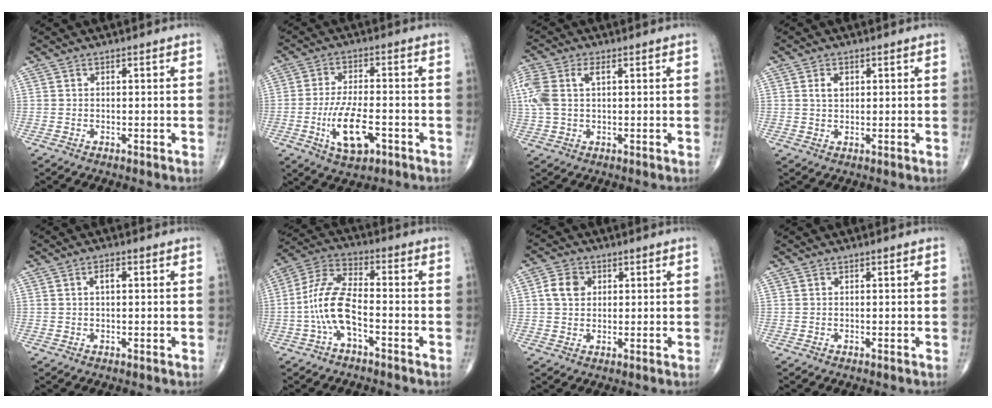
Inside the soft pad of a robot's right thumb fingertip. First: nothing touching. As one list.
[{"total": 10.1, "force": [-3.4, 4.3, 8.4], "torque": [-0.154, 0.009, -0.056]}, {"total": 9.5, "force": [2.2, 5.4, 7.5], "torque": [-0.208, 0.024, 0.046]}, {"total": 2.5, "force": [0.8, 1.6, 1.7], "torque": [-0.024, 0.000, 0.014]}, {"total": 1.9, "force": [0.4, 0.8, 1.6], "torque": [-0.027, 0.005, 0.005]}, {"total": 10.4, "force": [-3.1, 4.5, 8.8], "torque": [-0.187, 0.043, -0.064]}, {"total": 4.8, "force": [1.1, 3.9, 2.7], "torque": [-0.039, 0.002, 0.016]}, {"total": 0.0}]